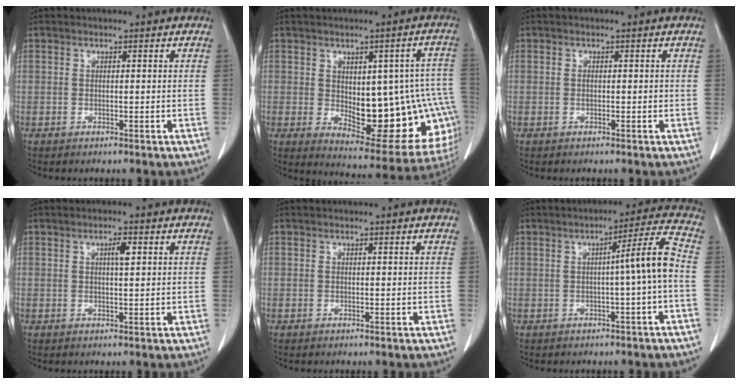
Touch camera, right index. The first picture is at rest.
{"total": 19.7, "force": [-2.0, 8.5, 17.6], "torque": [-0.162, 0.021, 0.003]}
{"total": 0.7, "force": [-0.1, 0.3, 0.6], "torque": [-0.012, 0.000, 0.000]}
{"total": 2.1, "force": [0.7, 0.3, 1.9], "torque": [-0.034, 0.002, 0.012]}
{"total": 0.0}
{"total": 6.3, "force": [-0.9, -1.0, 6.2], "torque": [-0.088, 0.014, -0.012]}